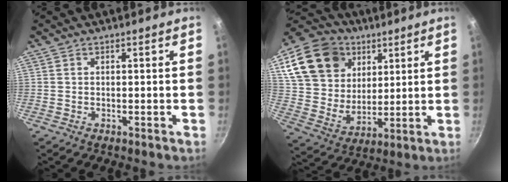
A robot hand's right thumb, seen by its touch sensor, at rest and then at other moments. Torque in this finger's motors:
{"motor_torque": [-0.60, 2.88, 0.63, -0.22, 0.14]}